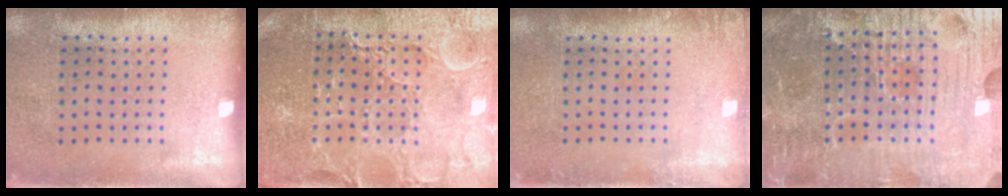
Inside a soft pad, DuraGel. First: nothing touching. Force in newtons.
{"total": 4.3, "press": 4.1, "slide": 1.3}
{"total": 1.4, "press": 1.3, "slide": 0.2}
{"total": 6.0, "press": 5.7, "slide": 2.0}